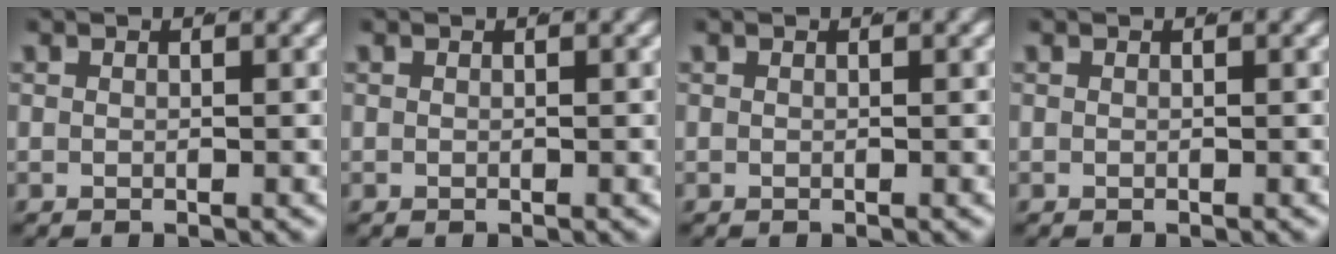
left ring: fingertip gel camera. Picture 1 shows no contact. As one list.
[{"total": 0.0}, {"total": 0.0}, {"total": 0.0}]